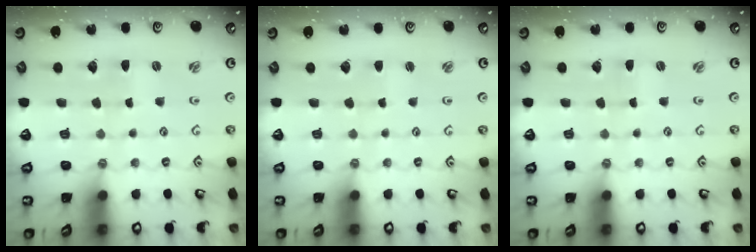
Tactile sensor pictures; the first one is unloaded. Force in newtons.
{"total": 0.7, "press": 0.7, "slide": 0.1}
{"total": 0.0}